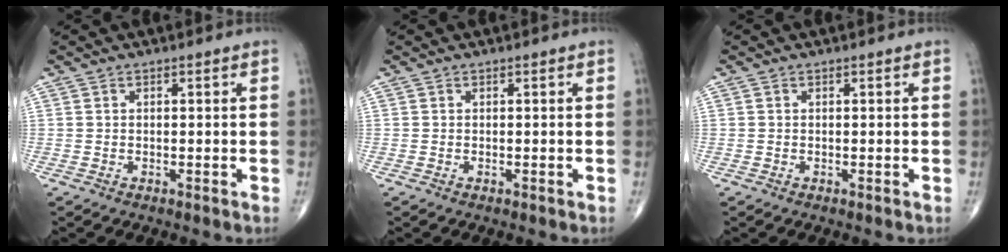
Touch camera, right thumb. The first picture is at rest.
{"total": 0.0}
{"total": 0.0}